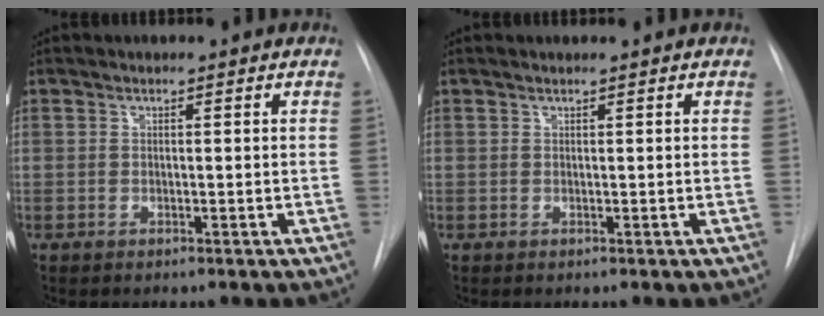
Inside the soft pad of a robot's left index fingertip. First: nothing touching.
{"total": 0.0}